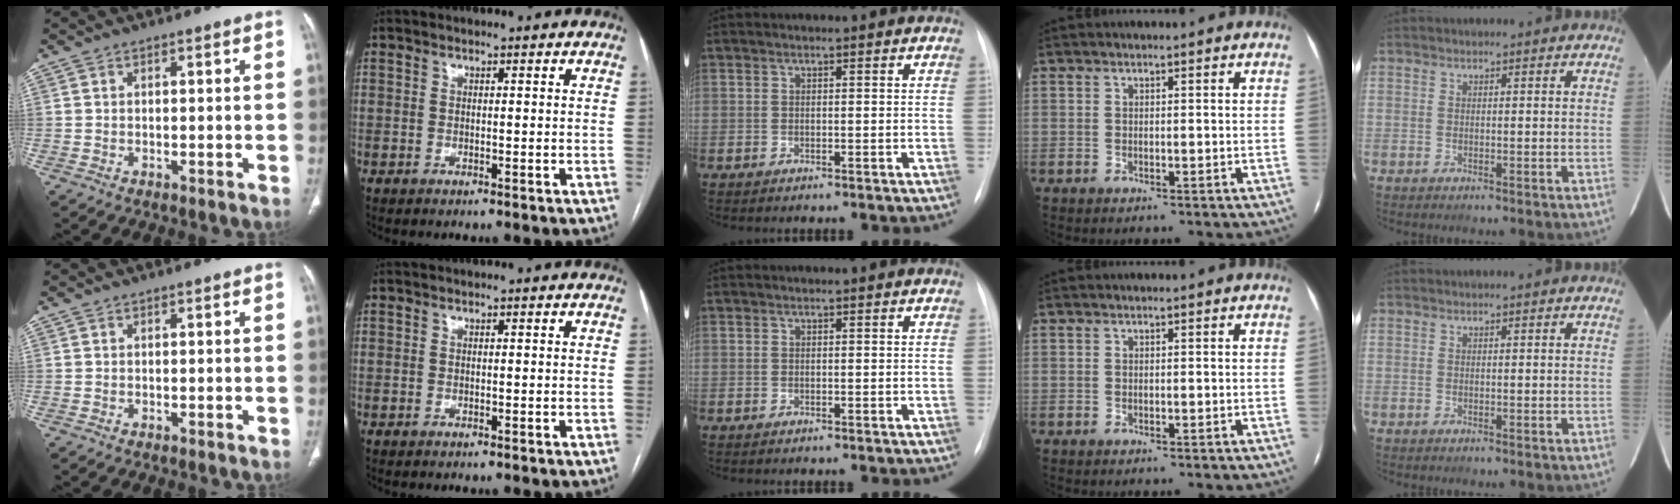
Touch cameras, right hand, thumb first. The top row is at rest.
{}